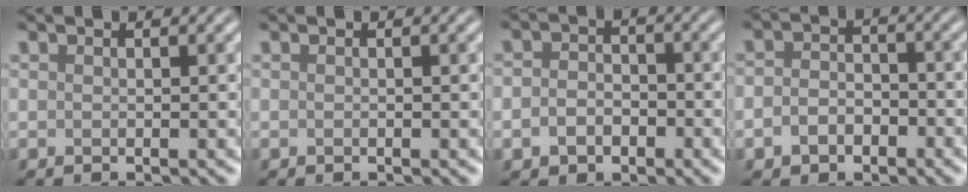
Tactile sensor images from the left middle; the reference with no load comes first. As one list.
[{"total": 0.0}, {"total": 3.1, "force": [-1.2, 2.3, 1.6], "torque": [-0.028, -0.001, -0.027]}, {"total": 3.1, "force": [-1.4, 2.2, 1.7], "torque": [-0.033, 0.001, -0.032]}]